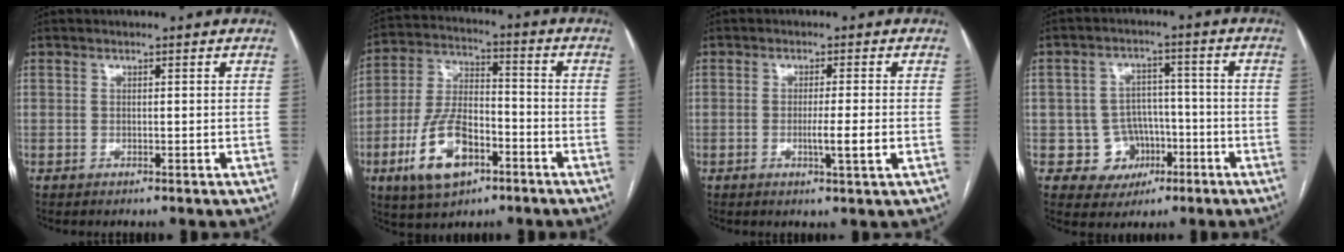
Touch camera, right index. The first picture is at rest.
{"total": 13.3, "force": [-6.0, 6.4, 9.9], "torque": [-0.210, 0.009, -0.104]}
{"total": 4.0, "force": [-0.9, -0.3, 3.9], "torque": [-0.064, -0.008, -0.014]}
{"total": 7.3, "force": [-2.5, 6.8, 0.9], "torque": [0.000, 0.020, -0.029]}